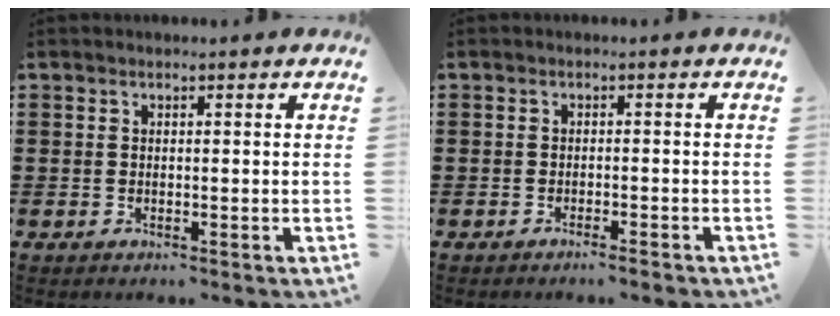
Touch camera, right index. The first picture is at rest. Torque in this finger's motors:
{"motor_torque": [1.13, 1.01, 0.01, 0.01]}